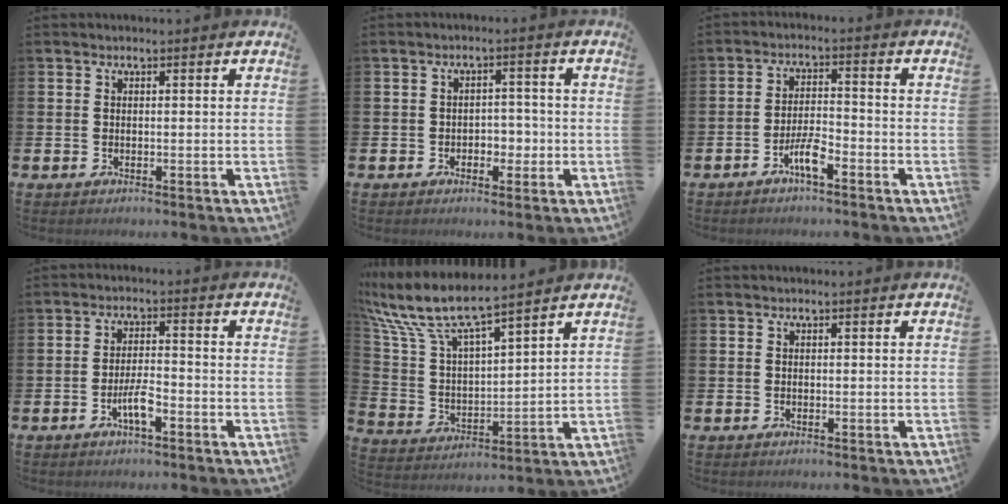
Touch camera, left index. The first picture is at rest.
{"total": 2.7, "force": [-1.1, 2.1, 1.3], "torque": [-0.014, 0.000, -0.031]}
{"total": 4.1, "force": [-2.6, 0.8, 3.1], "torque": [-0.059, 0.006, -0.050]}
{"total": 3.7, "force": [-1.7, 1.0, 3.1], "torque": [-0.061, 0.003, -0.033]}
{"total": 8.7, "force": [7.8, 1.6, 3.4], "torque": [-0.107, -0.047, 0.132]}
{"total": 0.0}